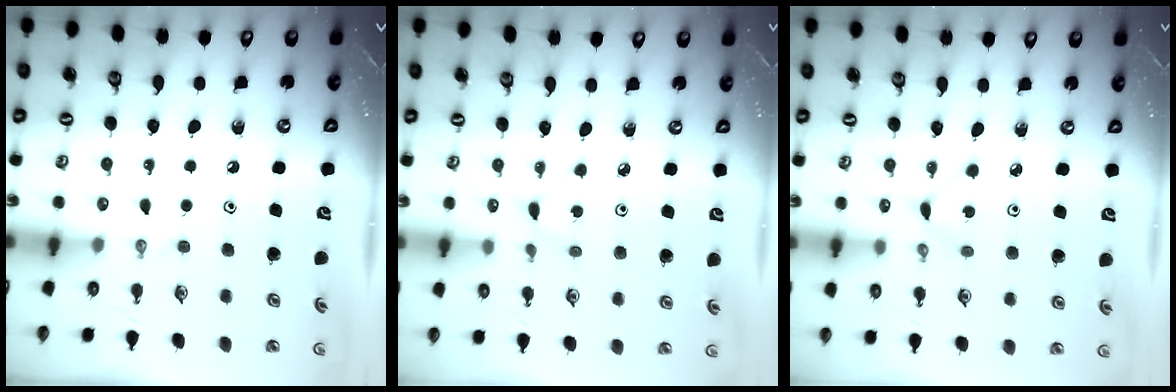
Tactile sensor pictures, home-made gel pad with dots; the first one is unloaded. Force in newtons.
{"total": 2.3, "press": 2.3, "slide": 0.3}
{"total": 2.5, "press": 2.4, "slide": 0.3}